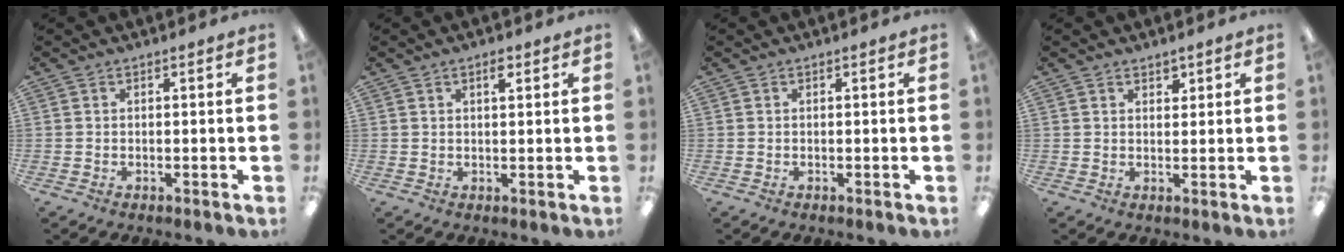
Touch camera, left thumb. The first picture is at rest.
{"total": 2.4, "force": [1.5, 0.8, 1.7], "torque": [-0.022, -0.003, 0.021]}
{"total": 0.0}
{"total": 2.0, "force": [1.5, 1.1, 0.6], "torque": [0.004, -0.006, 0.025]}